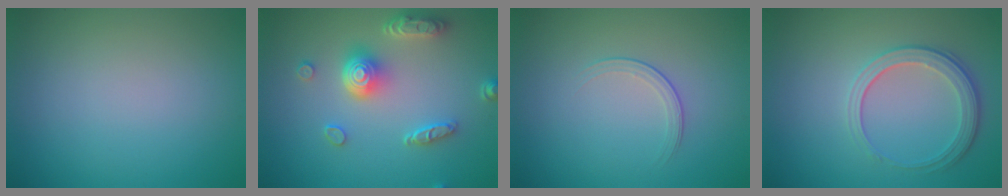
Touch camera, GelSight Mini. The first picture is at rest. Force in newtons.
{"total": 4.9, "press": 4.0, "slide": 2.9}
{"total": 1.5, "press": 0.7, "slide": 1.4}
{"total": 3.2, "press": 2.6, "slide": 1.9}